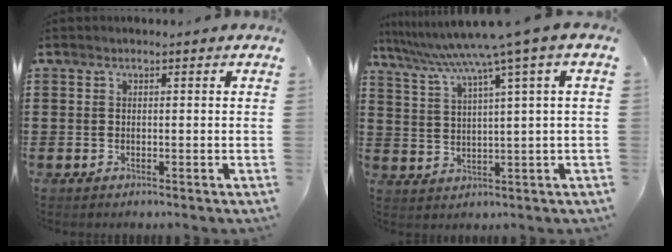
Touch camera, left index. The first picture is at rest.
{"total": 6.7, "force": [4.1, -1.0, 5.2], "torque": [-0.118, -0.035, 0.063]}